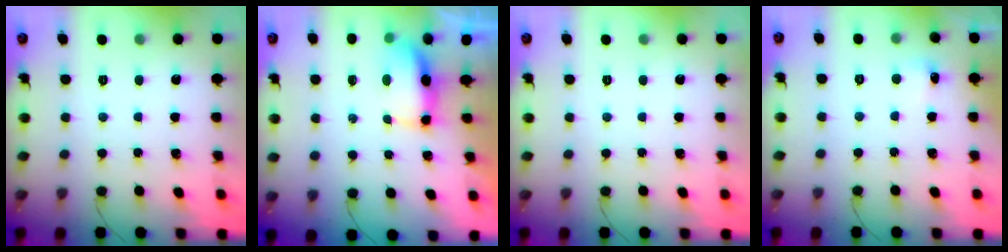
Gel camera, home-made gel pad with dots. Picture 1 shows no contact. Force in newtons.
{"total": 5.9, "press": 5.9, "slide": 0.6}
{"total": 0.0}
{"total": 3.9, "press": 3.8, "slide": 1.1}